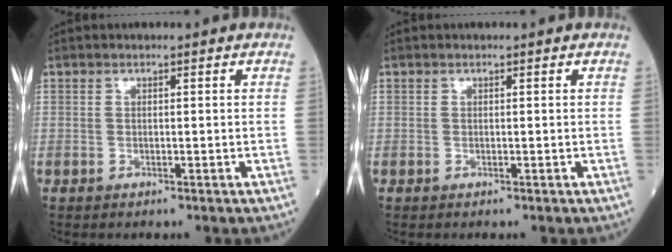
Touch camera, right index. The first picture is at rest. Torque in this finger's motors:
{"motor_torque": [0.01, 0.01, -0.04, -0.01]}